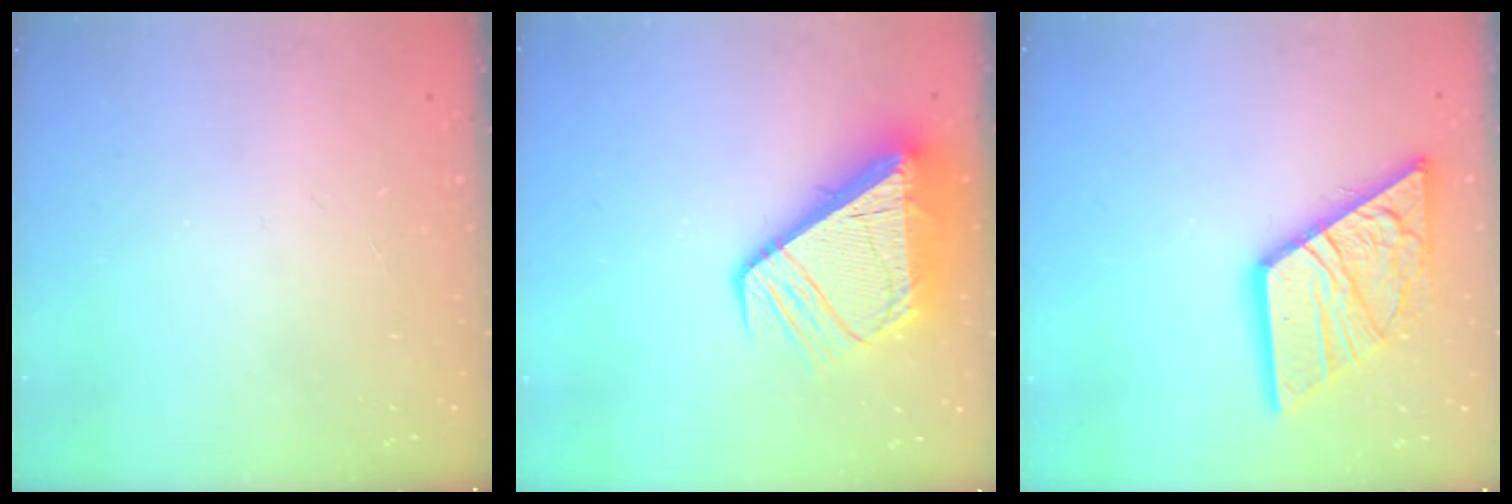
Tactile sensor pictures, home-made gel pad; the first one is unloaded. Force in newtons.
{"total": 15.2, "press": 15.1, "slide": 1.8}
{"total": 20.0, "press": 19.9, "slide": 2.2}